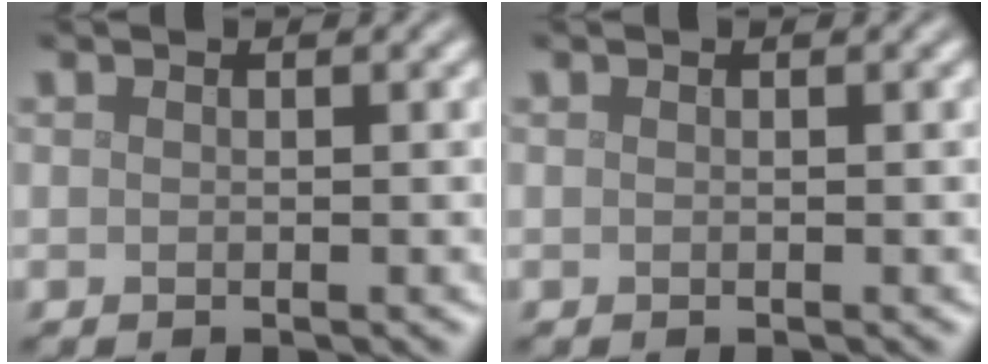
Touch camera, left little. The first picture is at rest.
{"total": 0.0}